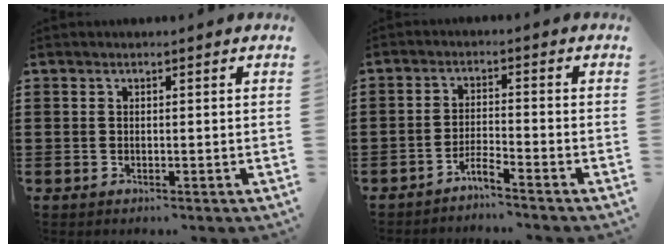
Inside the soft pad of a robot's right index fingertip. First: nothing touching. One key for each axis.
{"total": 2.9, "fx": -2.7, "fy": -0.3, "fz": 0.7, "tx": -0.018, "ty": 0.000, "tz": -0.056}